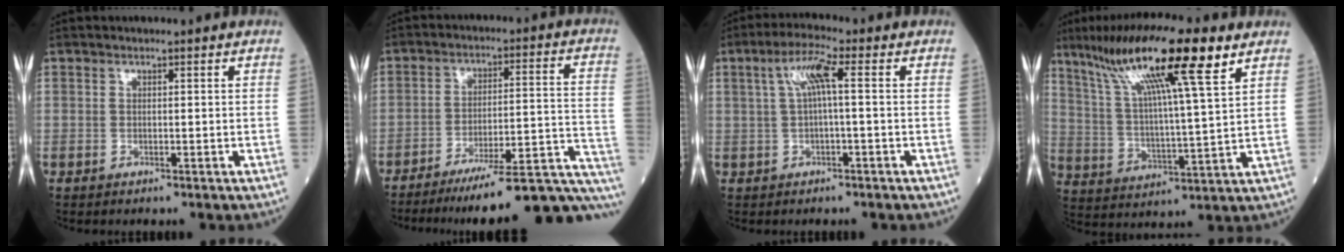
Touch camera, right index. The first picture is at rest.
{"total": 23.2, "force": [-19.7, 0.8, 12.3], "torque": [-0.085, 0.014, -0.268]}
{"total": 5.1, "force": [0.9, 0.4, 5.0], "torque": [-0.099, 0.020, 0.021]}
{"total": 18.0, "force": [11.0, 0.7, 14.2], "torque": [-0.261, 0.032, 0.190]}